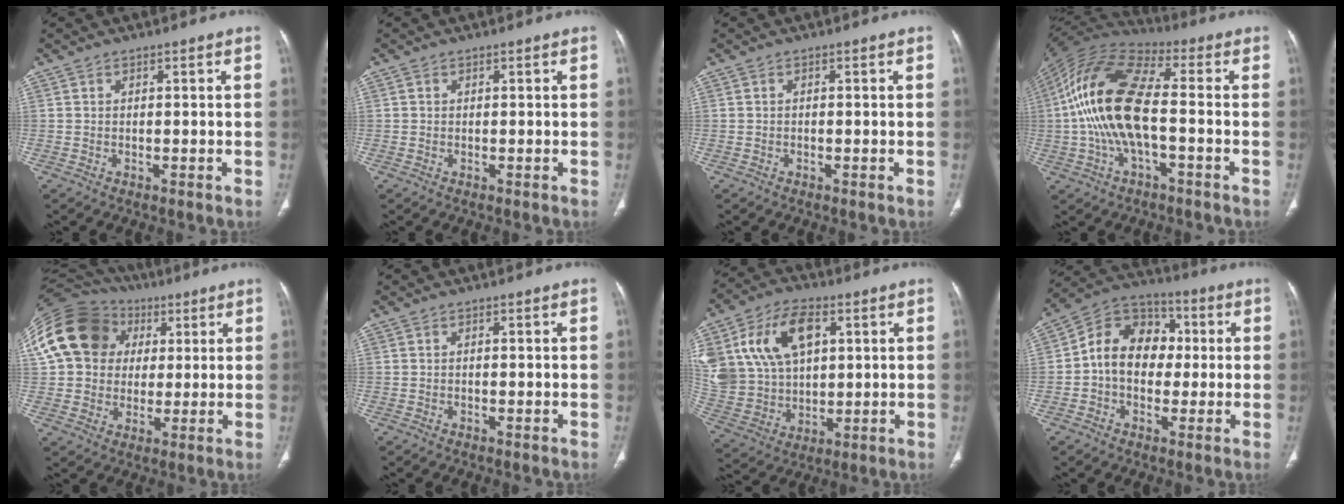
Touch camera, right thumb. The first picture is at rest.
{"total": 0.0}
{"total": 0.0}
{"total": 17.6, "force": [-1.6, 7.4, 15.9], "torque": [-0.328, 0.035, -0.034]}
{"total": 19.6, "force": [4.7, 16.3, 9.8], "torque": [-0.186, 0.035, 0.083]}
{"total": 0.0}
{"total": 23.2, "force": [7.6, 15.8, 15.2], "torque": [-0.316, 0.011, 0.154]}
{"total": 12.9, "force": [0.3, 9.9, 8.2], "torque": [-0.103, 0.035, -0.009]}